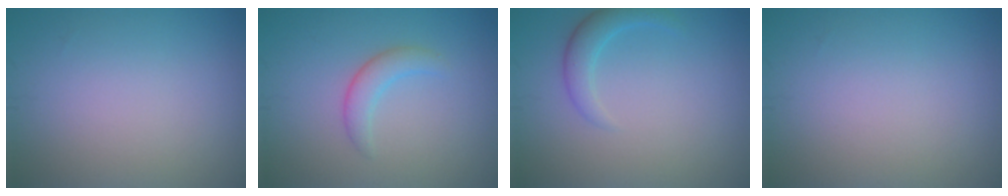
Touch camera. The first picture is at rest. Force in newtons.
{"total": 2.1, "press": 2.1, "slide": 0.2}
{"total": 2.2, "press": 2.2, "slide": 0.2}
{"total": 0.0}